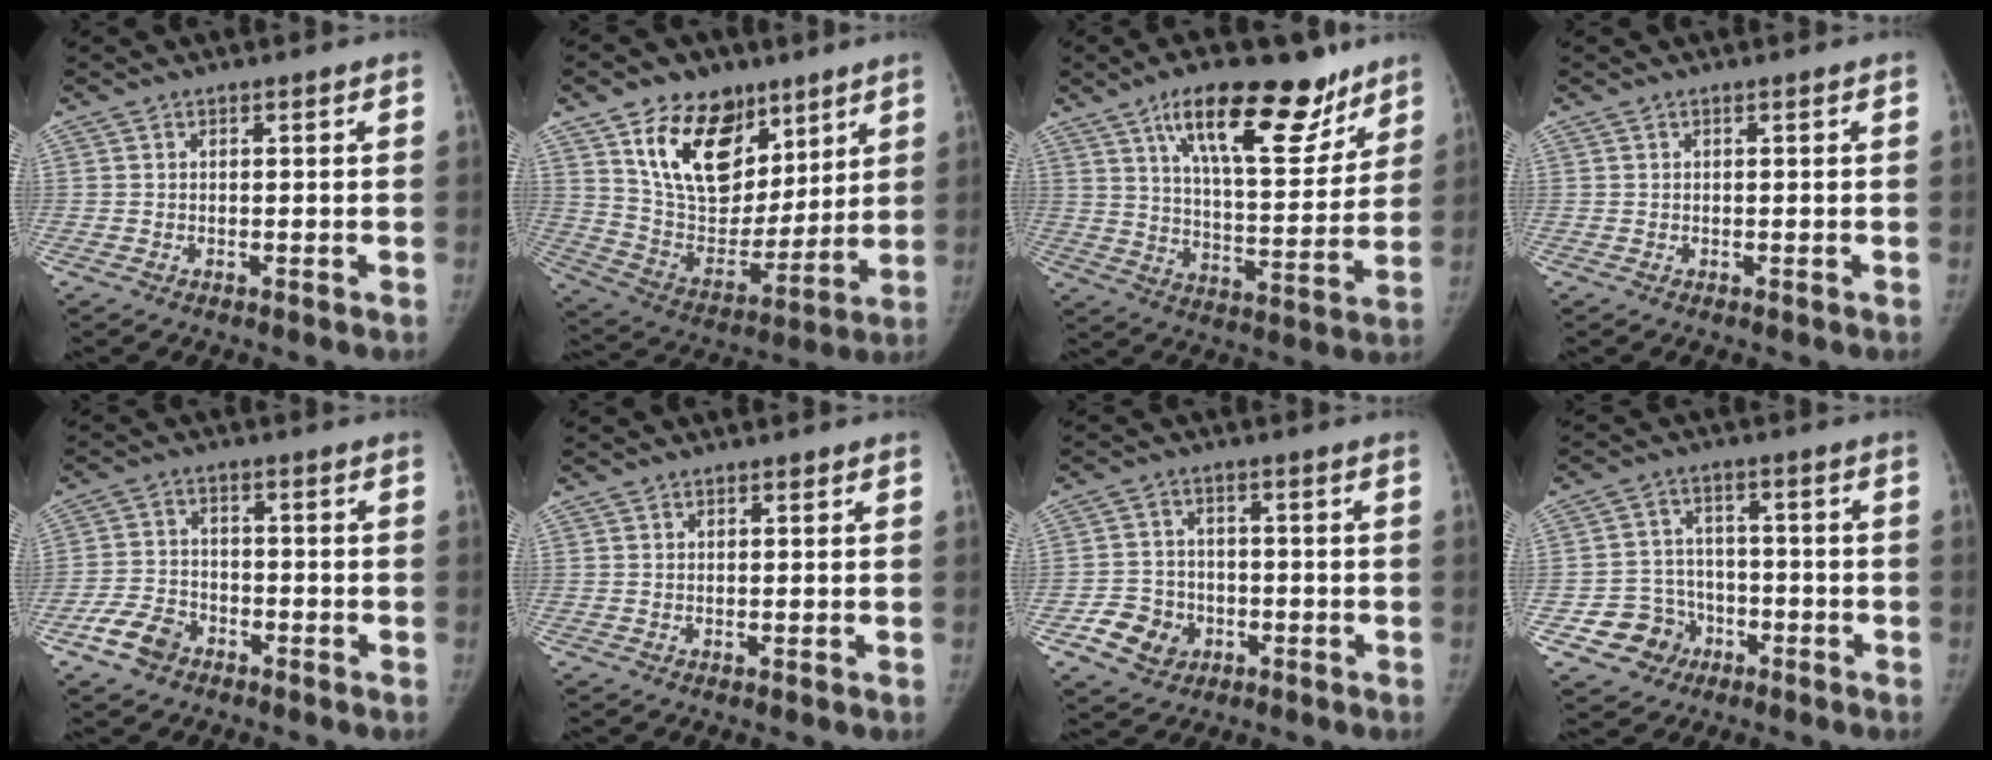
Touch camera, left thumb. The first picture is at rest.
{"total": 20.4, "force": [10.9, 13.5, 10.8], "torque": [-0.132, -0.051, 0.197]}
{"total": 21.1, "force": [12.9, 8.3, 14.4], "torque": [-0.174, -0.053, 0.208]}
{"total": 0.0}
{"total": 6.5, "force": [-3.9, 4.4, 2.8], "torque": [-0.048, 0.022, -0.075]}
{"total": 0.5, "force": [0.4, 0.3, 0.2], "torque": [-0.001, -0.002, 0.004]}
{"total": 7.4, "force": [-2.9, 6.3, 2.5], "torque": [-0.020, 0.018, -0.046]}
{"total": 8.0, "force": [-3.6, 7.0, 1.3], "torque": [0.011, 0.026, -0.054]}